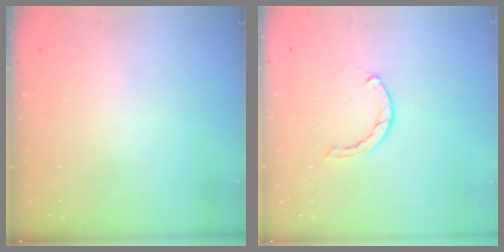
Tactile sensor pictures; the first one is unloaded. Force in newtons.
{"total": 2.1, "press": 2.1, "slide": 0.2}